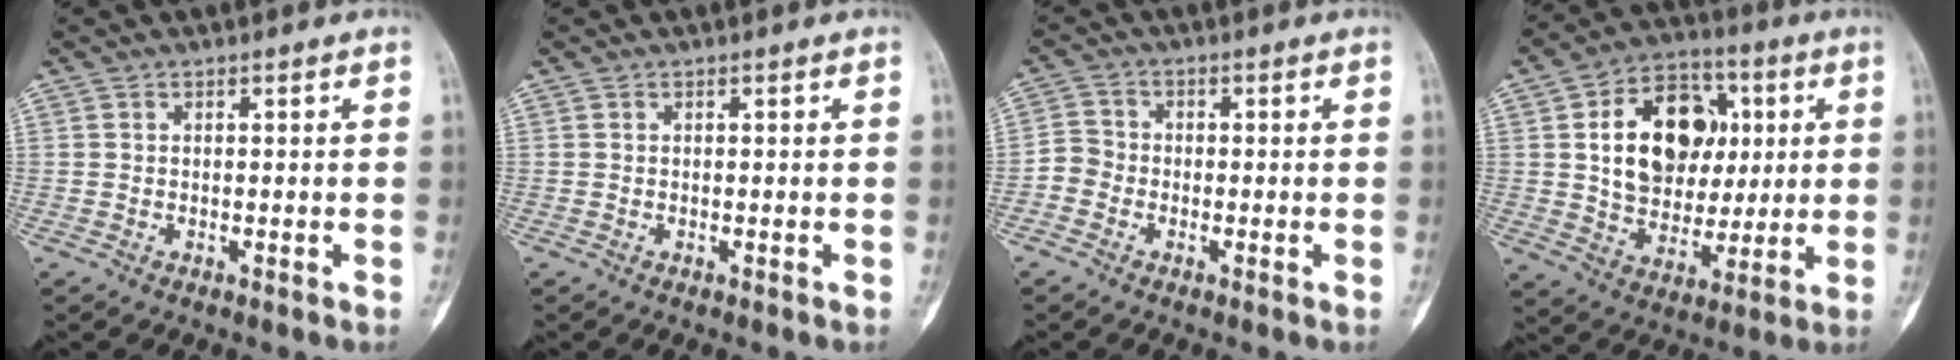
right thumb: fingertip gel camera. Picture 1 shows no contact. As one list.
[{"total": 0.0}, {"total": 3.2, "force": [-1.5, 2.7, 0.9], "torque": [-0.005, 0.009, -0.042]}, {"total": 18.3, "force": [3.9, 13.2, 12.0], "torque": [-0.149, 0.004, 0.067]}]